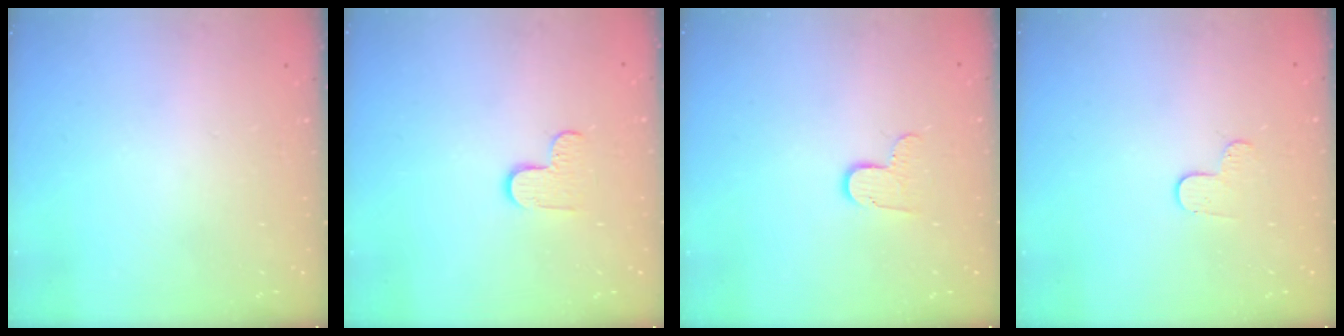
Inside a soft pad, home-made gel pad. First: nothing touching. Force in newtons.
{"total": 5.1, "press": 5.0, "slide": 0.4}
{"total": 6.7, "press": 6.7, "slide": 0.4}
{"total": 3.8, "press": 3.8, "slide": 0.4}